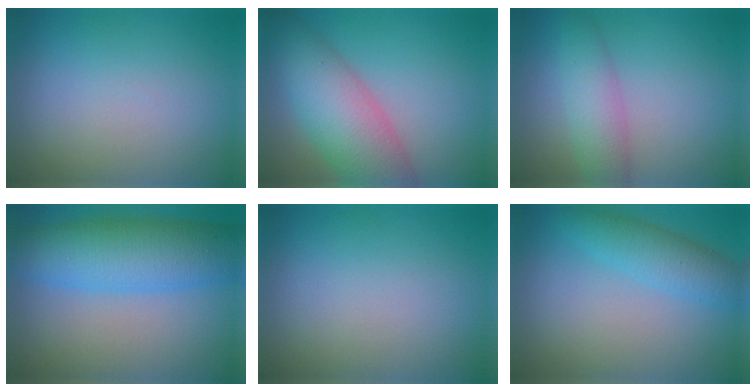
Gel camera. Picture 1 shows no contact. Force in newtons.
{"total": 8.1, "press": 8.1, "slide": 0.0}
{"total": 3.5, "press": 3.5, "slide": 0.1}
{"total": 8.4, "press": 8.4, "slide": 0.3}
{"total": 0.0}
{"total": 3.4, "press": 3.4, "slide": 0.1}